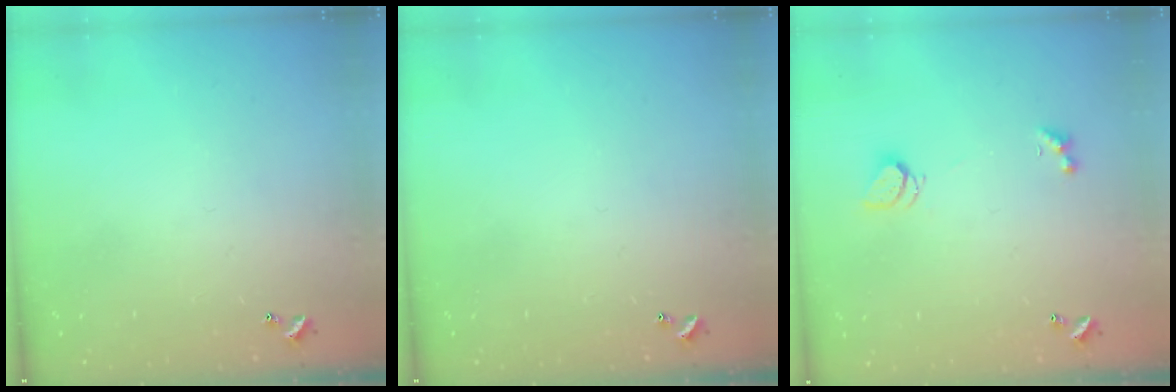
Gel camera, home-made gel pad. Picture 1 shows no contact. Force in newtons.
{"total": 0.0}
{"total": 1.4, "press": 1.4, "slide": 0.5}